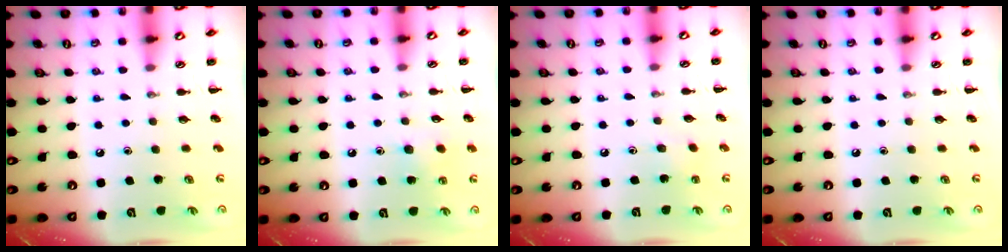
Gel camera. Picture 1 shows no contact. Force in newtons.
{"total": 7.0, "press": 6.8, "slide": 1.8}
{"total": 2.4, "press": 2.4, "slide": 0.4}
{"total": 0.0}